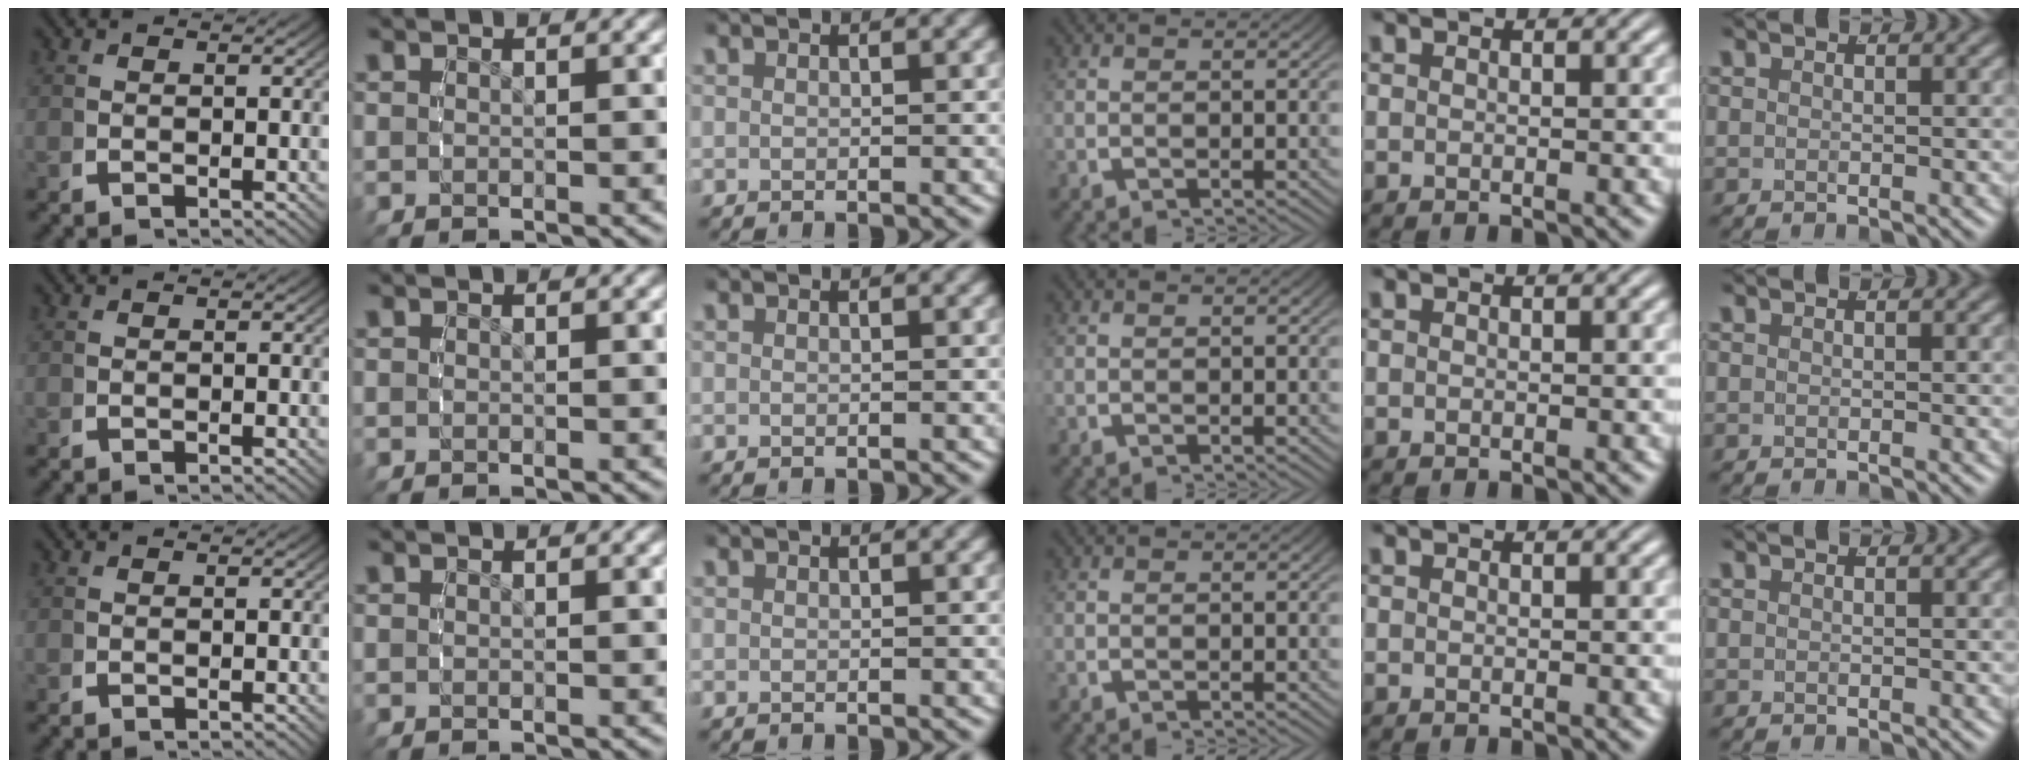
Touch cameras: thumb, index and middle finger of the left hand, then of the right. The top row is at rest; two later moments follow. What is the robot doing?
{"motion": "reach", "object": "jewelry box"}